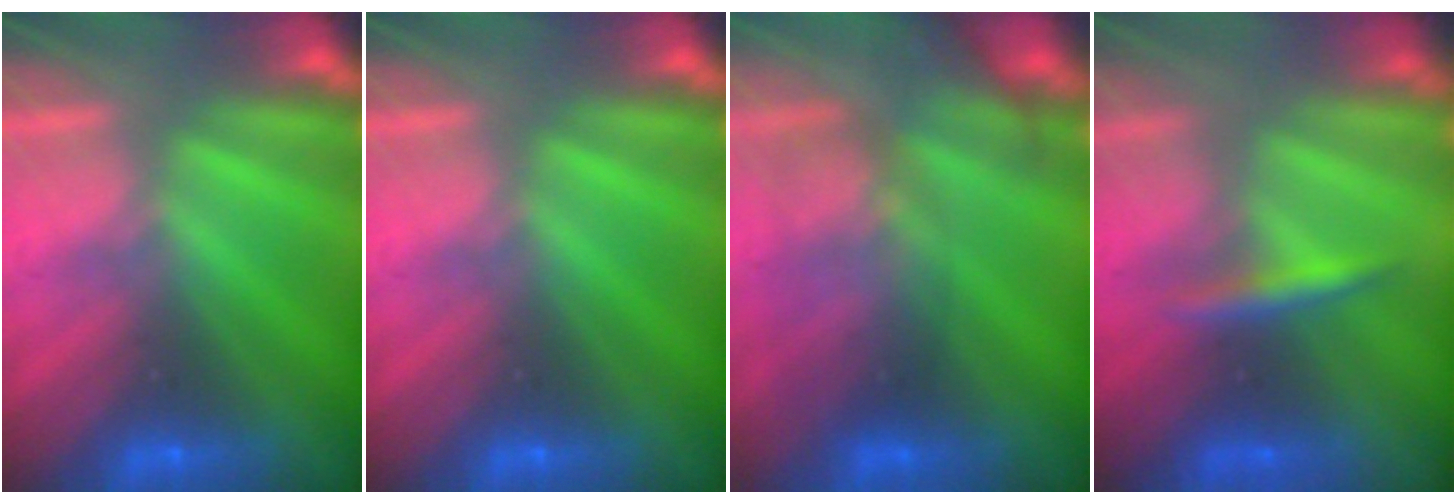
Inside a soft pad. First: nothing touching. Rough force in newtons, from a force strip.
{"total": 0.0}
{"total": 2.7}
{"total": 2.4}